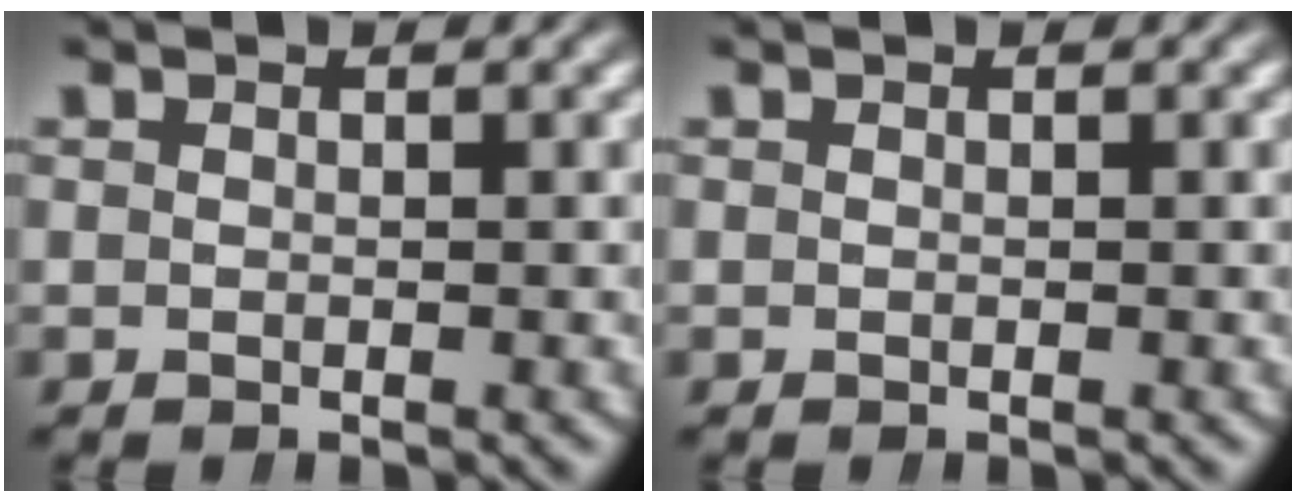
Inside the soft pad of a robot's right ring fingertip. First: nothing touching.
{"total": 0.0}